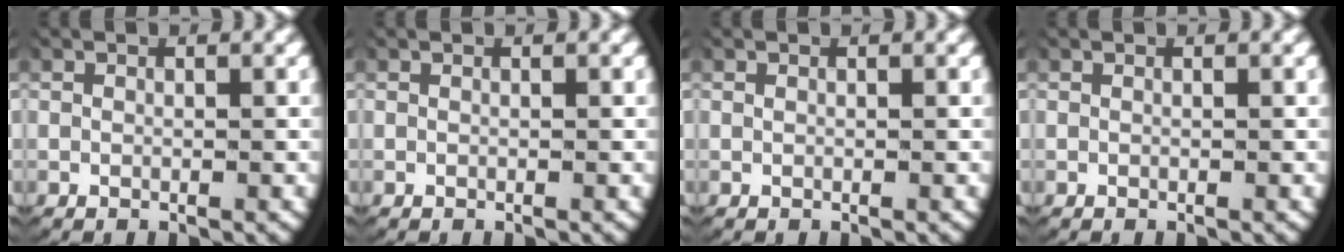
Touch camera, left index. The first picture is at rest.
{"total": 0.0}
{"total": 0.0}
{"total": 0.0}